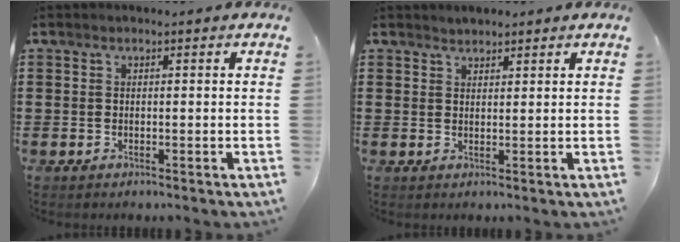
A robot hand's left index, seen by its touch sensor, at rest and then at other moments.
{"total": 1.3, "force": [1.3, 0.2, -0.2], "torque": [0.002, 0.003, 0.026]}